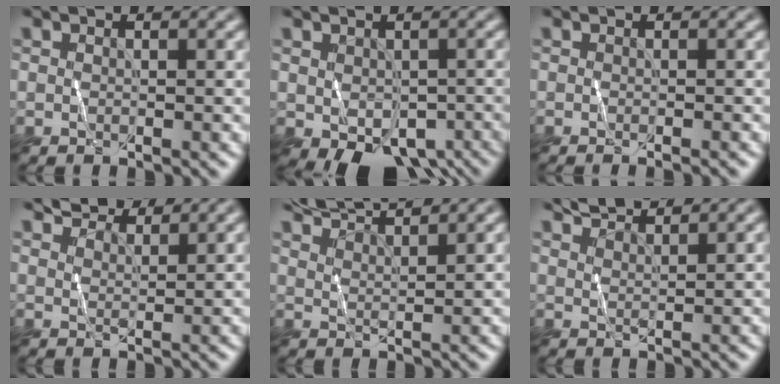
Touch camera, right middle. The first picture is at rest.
{"total": 5.2, "force": [-2.1, 3.3, 3.5], "torque": [-0.055, -0.013, -0.017]}
{"total": 0.7, "force": [-0.7, -0.1, 0.2], "torque": [-0.001, -0.002, -0.011]}
{"total": 3.2, "force": [3.0, 0.4, 0.8], "torque": [-0.022, 0.011, 0.050]}
{"total": 5.4, "force": [4.9, 0.6, 2.1], "torque": [-0.043, 0.021, 0.075]}
{"total": 2.7, "force": [2.6, 0.1, 0.8], "torque": [-0.010, 0.009, 0.048]}